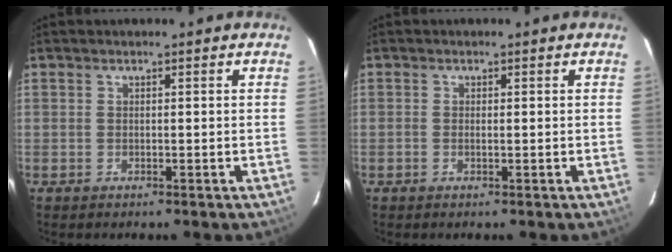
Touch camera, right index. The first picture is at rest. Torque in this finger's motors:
{"motor_torque": [-0.18, 0.08, -0.03, 0.00]}